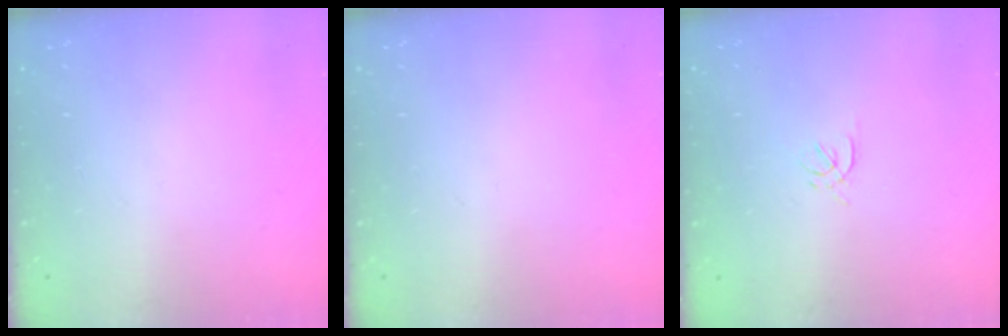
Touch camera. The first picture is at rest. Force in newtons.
{"total": 0.0}
{"total": 1.7, "press": 1.6, "slide": 0.6}